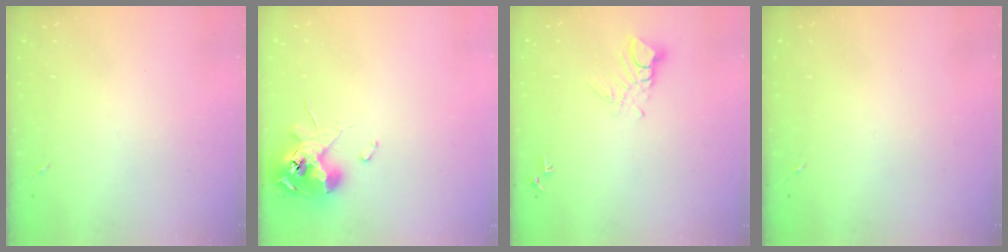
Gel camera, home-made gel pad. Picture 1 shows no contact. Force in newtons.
{"total": 11.9, "press": 11.8, "slide": 1.2}
{"total": 5.9, "press": 5.9, "slide": 0.5}
{"total": 0.0}